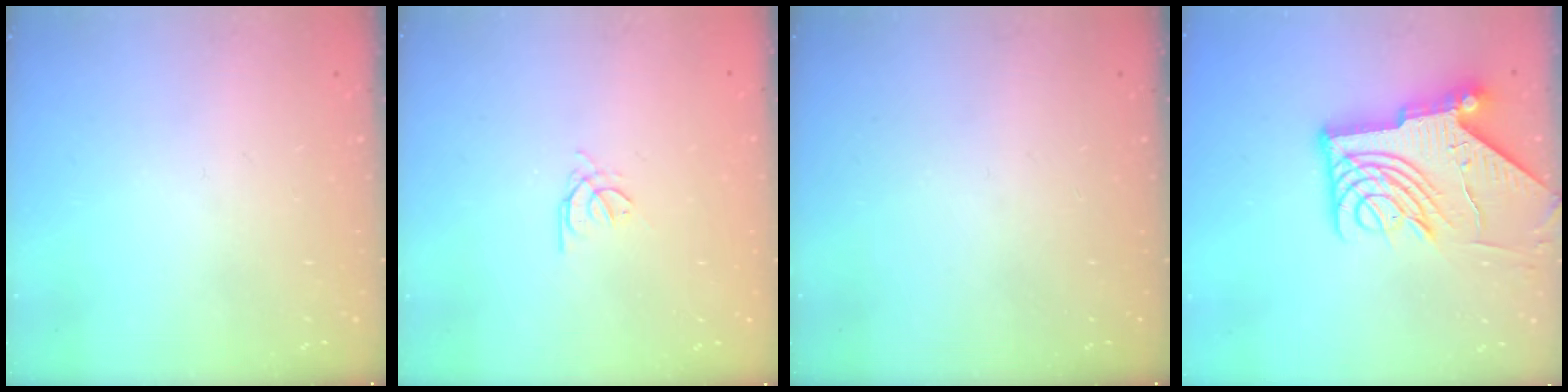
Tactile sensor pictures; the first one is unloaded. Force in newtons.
{"total": 1.2, "press": 1.1, "slide": 0.4}
{"total": 0.0}
{"total": 15.2, "press": 15.1, "slide": 1.5}